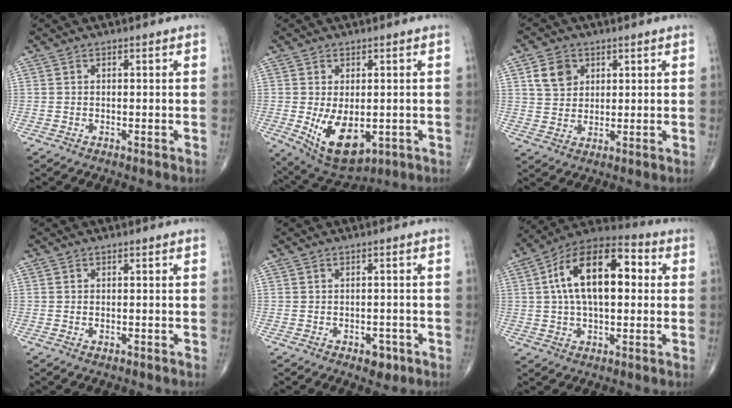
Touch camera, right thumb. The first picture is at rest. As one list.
[{"total": 11.3, "force": [-2.1, 6.3, 9.1], "torque": [-0.141, -0.015, -0.013]}, {"total": 6.3, "force": [2.5, 4.9, 2.9], "torque": [-0.031, -0.008, 0.048]}, {"total": 0.7, "force": [-0.2, 0.4, 0.6], "torque": [-0.011, -0.001, -0.001]}, {"total": 2.9, "force": [-1.4, 1.9, 1.8], "torque": [-0.005, 0.003, -0.014]}, {"total": 18.0, "force": [2.9, 9.3, 15.1], "torque": [-0.244, 0.031, 0.039]}]